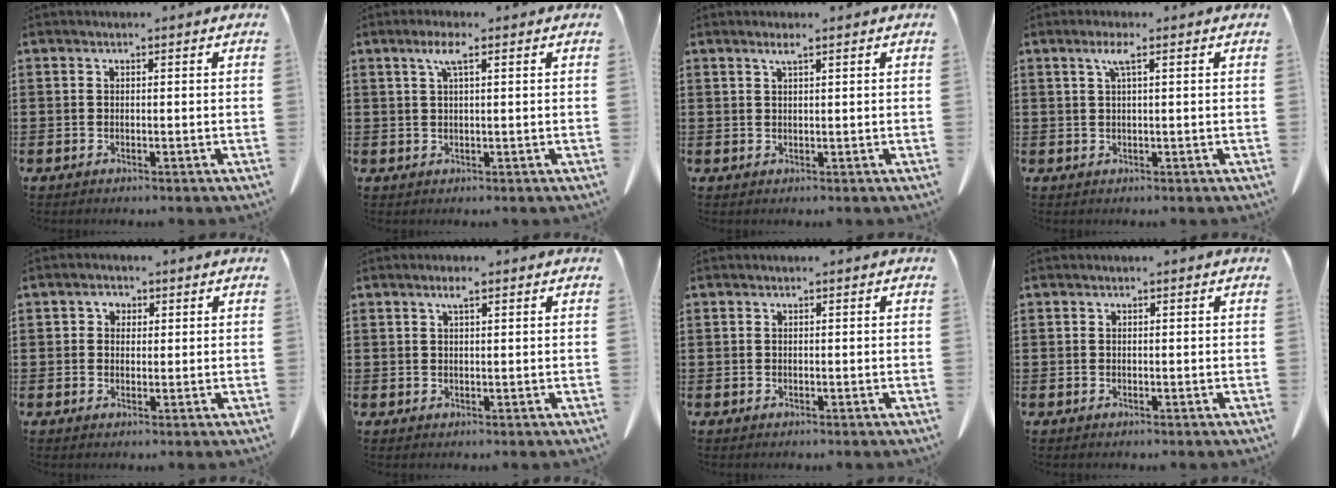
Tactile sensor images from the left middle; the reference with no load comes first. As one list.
[{"total": 3.0, "force": [1.3, 0.5, 2.7], "torque": [-0.057, 0.006, 0.021]}, {"total": 1.5, "force": [1.0, 0.1, 1.1], "torque": [-0.025, 0.000, 0.019]}, {"total": 2.4, "force": [1.0, 0.2, 2.2], "torque": [-0.048, 0.002, 0.016]}, {"total": 1.7, "force": [0.6, 1.4, 0.8], "torque": [-0.020, 0.007, 0.010]}, {"total": 2.0, "force": [1.1, 0.4, 1.6], "torque": [-0.034, 0.002, 0.019]}, {"total": 0.0}, {"total": 0.0}]